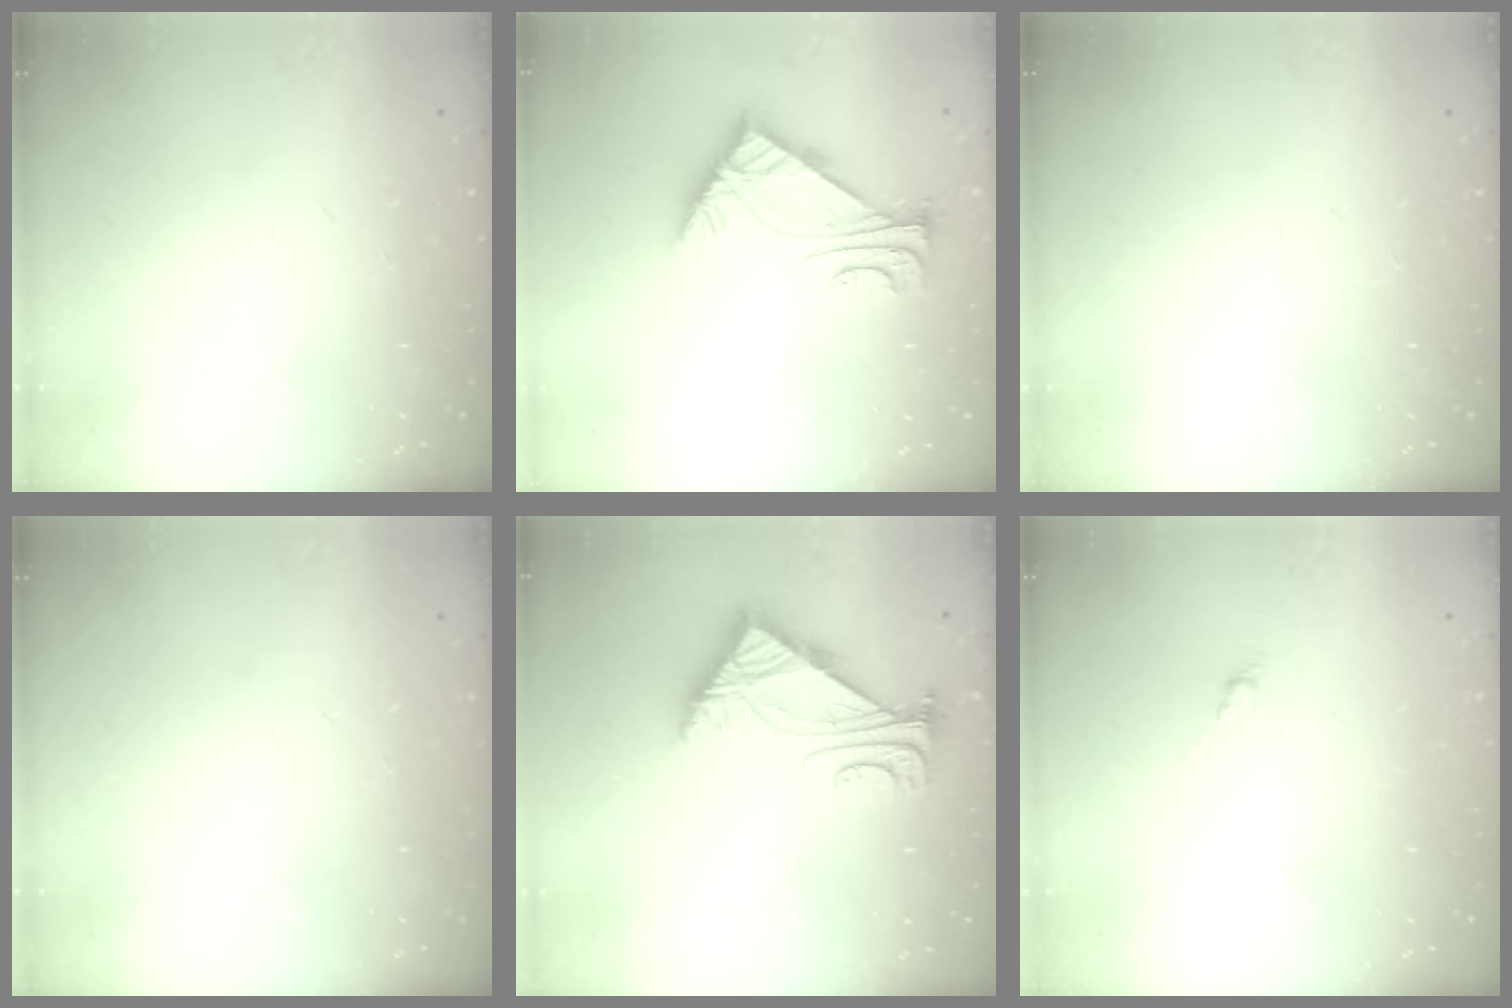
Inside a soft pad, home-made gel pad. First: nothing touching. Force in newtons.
{"total": 6.0, "press": 5.9, "slide": 1.0}
{"total": 0.0}
{"total": 0.0}
{"total": 5.4, "press": 5.3, "slide": 0.9}
{"total": 0.0}